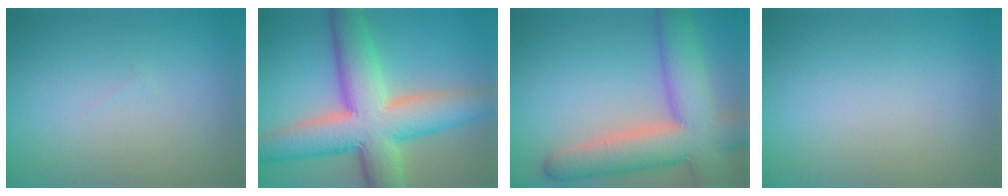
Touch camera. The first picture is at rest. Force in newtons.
{"total": 11.6, "press": 11.6, "slide": 0.7}
{"total": 9.7, "press": 9.7, "slide": 0.6}
{"total": 0.0}